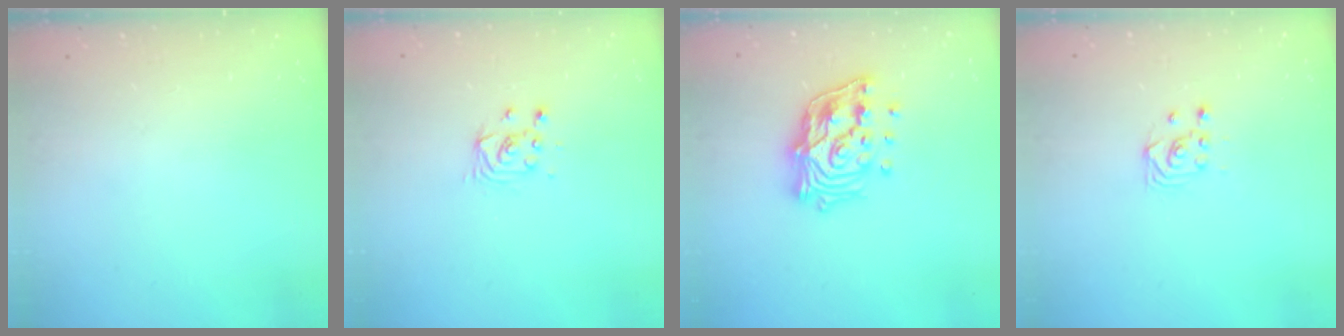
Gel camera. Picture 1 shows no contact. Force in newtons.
{"total": 3.3, "press": 3.3, "slide": 0.3}
{"total": 16.8, "press": 16.6, "slide": 2.6}
{"total": 3.8, "press": 3.8, "slide": 0.3}